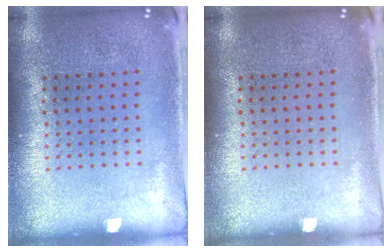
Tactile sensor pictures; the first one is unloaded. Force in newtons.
{"total": 0.0}